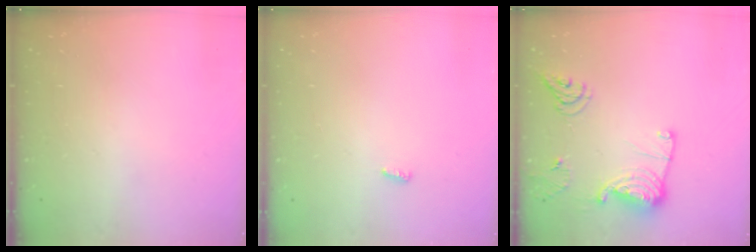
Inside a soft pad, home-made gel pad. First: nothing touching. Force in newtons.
{"total": 2.8, "press": 2.8, "slide": 0.5}
{"total": 12.9, "press": 12.9, "slide": 0.7}